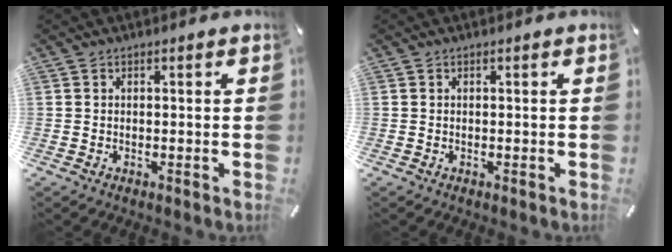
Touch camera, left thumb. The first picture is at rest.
{"total": 0.0}